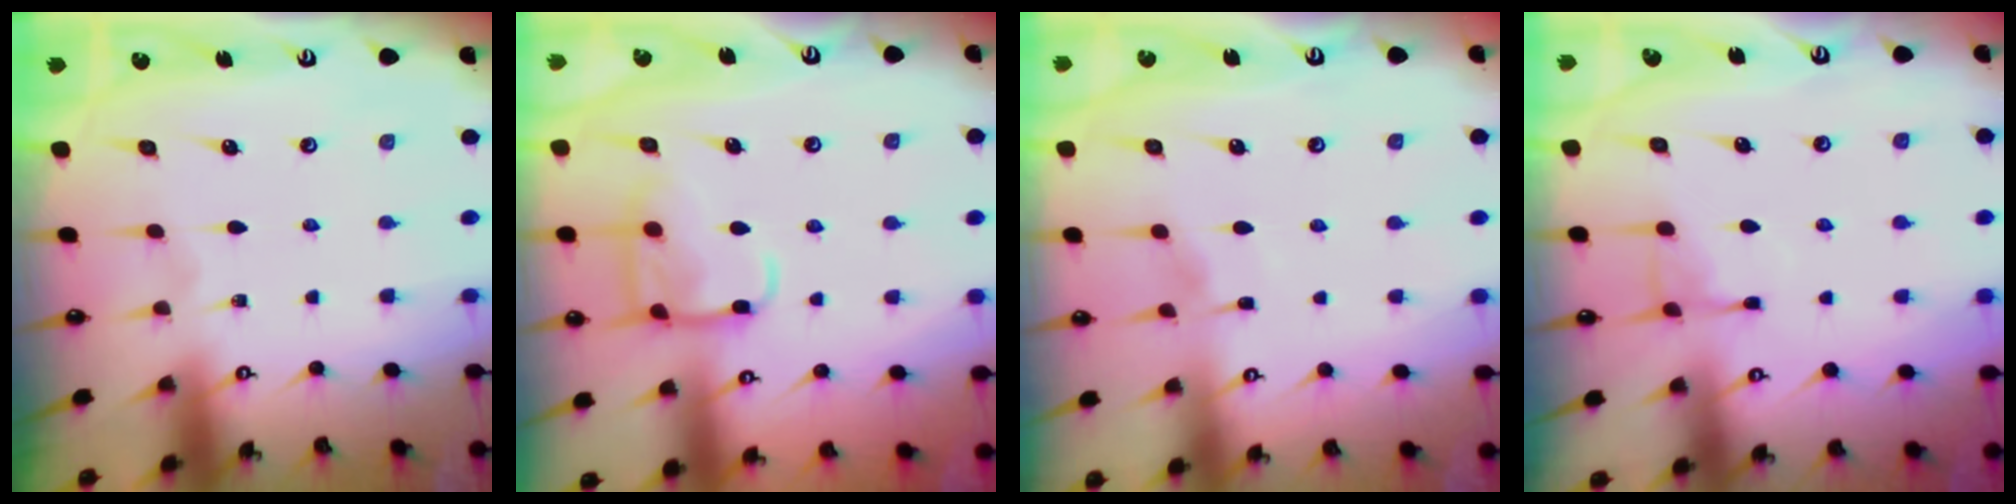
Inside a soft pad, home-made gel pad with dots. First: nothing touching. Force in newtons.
{"total": 13.8, "press": 13.8, "slide": 1.3}
{"total": 3.0, "press": 3.0, "slide": 0.5}
{"total": 5.6, "press": 5.6, "slide": 0.8}